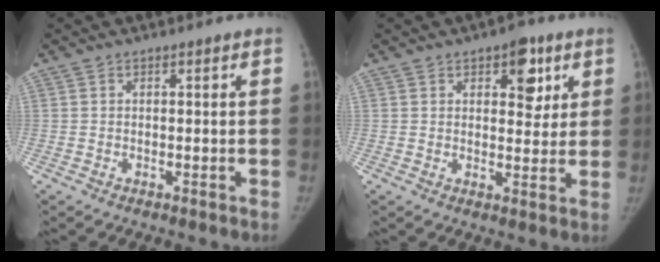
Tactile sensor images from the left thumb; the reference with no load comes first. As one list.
[{"total": 7.3, "force": [3.5, 4.1, 5.0], "torque": [-0.031, -0.013, 0.043]}]